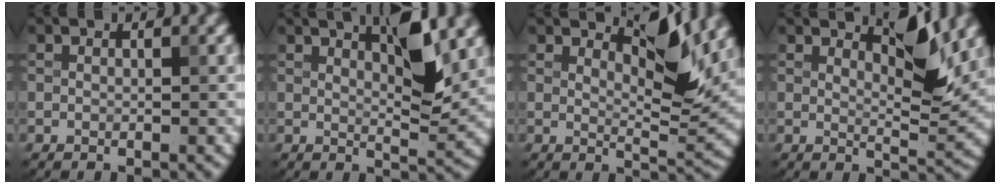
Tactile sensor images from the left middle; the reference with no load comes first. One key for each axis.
{"total": 3.6, "fx": 1.8, "fy": 0.2, "fz": 3.2, "tx": -0.064, "ty": -0.002, "tz": 0.048}
{"total": 3.5, "fx": 2.4, "fy": 0.3, "fz": 2.5, "tx": -0.055, "ty": -0.005, "tz": 0.056}
{"total": 2.8, "fx": 1.9, "fy": 0.0, "fz": 2.1, "tx": -0.051, "ty": -0.007, "tz": 0.047}